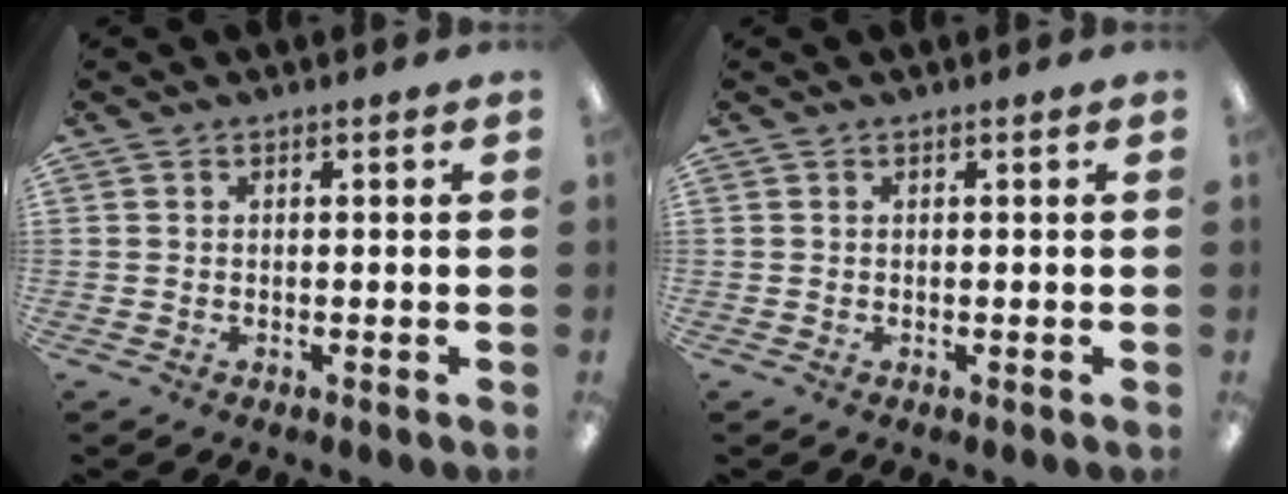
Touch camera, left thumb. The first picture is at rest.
{"total": 0.0}